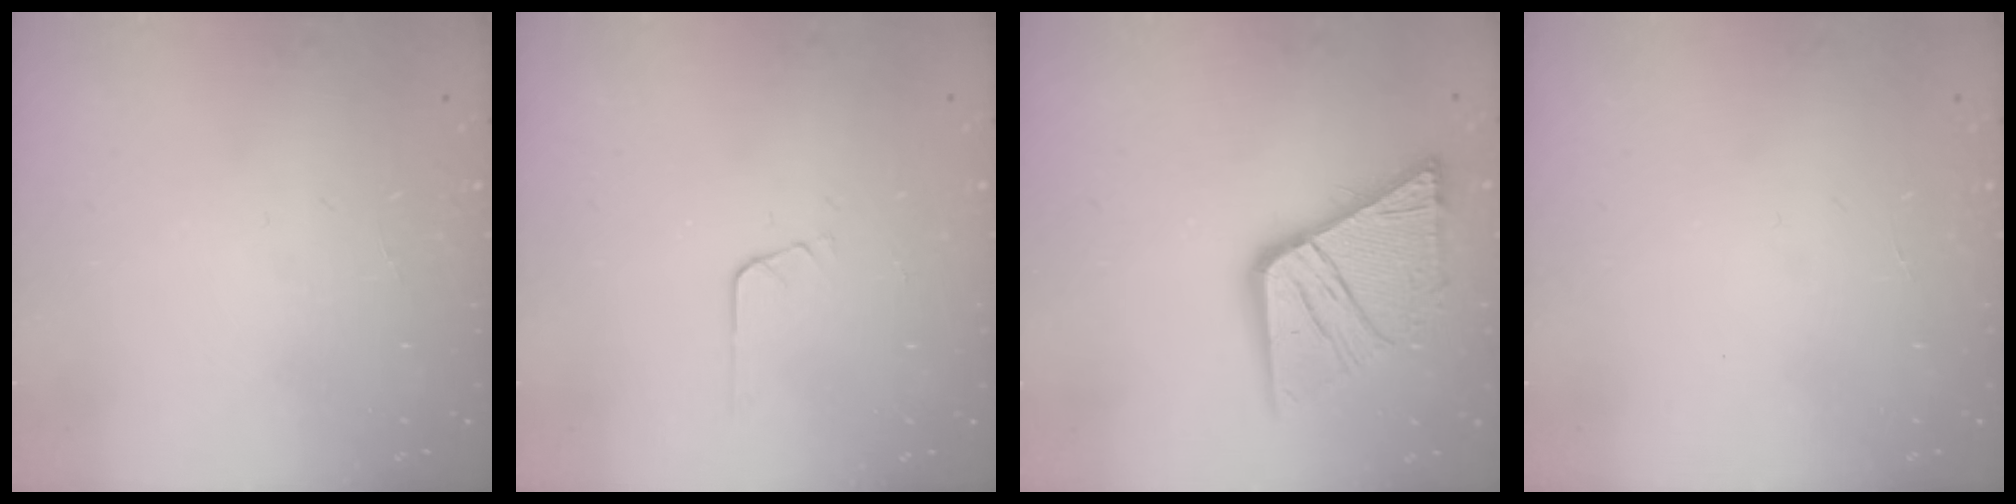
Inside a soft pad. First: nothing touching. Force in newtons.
{"total": 3.3, "press": 3.3, "slide": 0.3}
{"total": 17.2, "press": 17.1, "slide": 1.9}
{"total": 0.0}